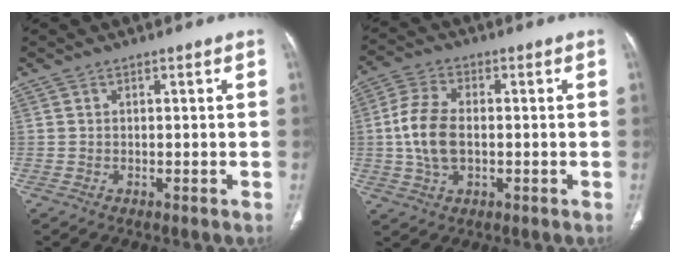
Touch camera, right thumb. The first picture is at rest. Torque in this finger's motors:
{"motor_torque": [-0.16, 0.62, 1.12, 0.14, 0.33]}